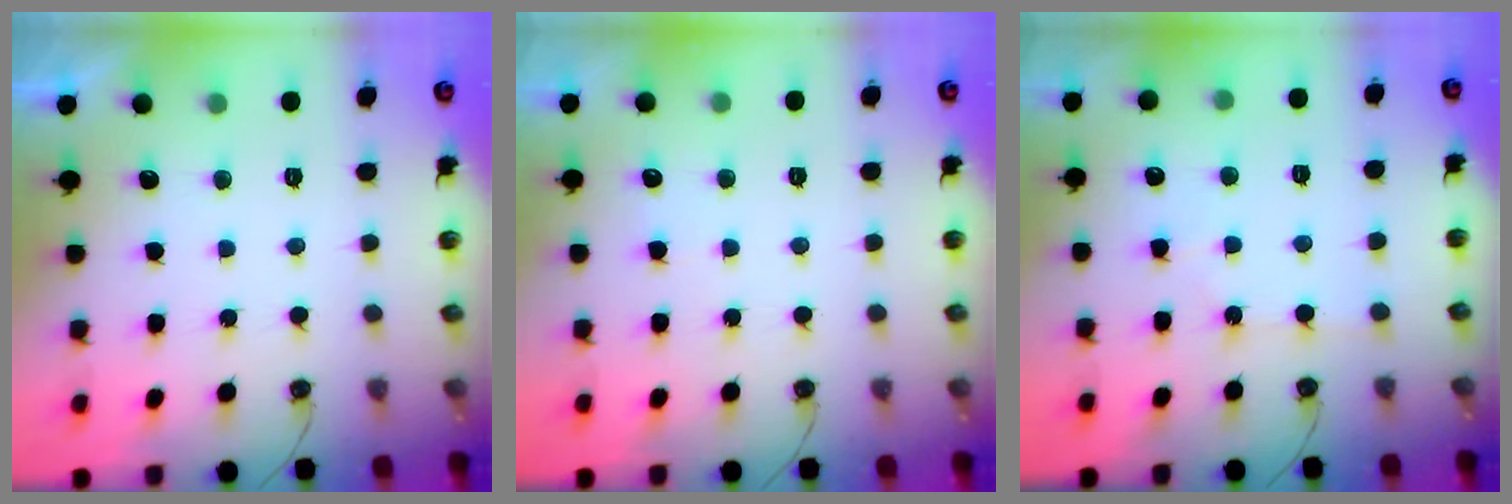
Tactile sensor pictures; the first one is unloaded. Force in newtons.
{"total": 3.2, "press": 3.2, "slide": 0.5}
{"total": 3.0, "press": 2.9, "slide": 0.5}